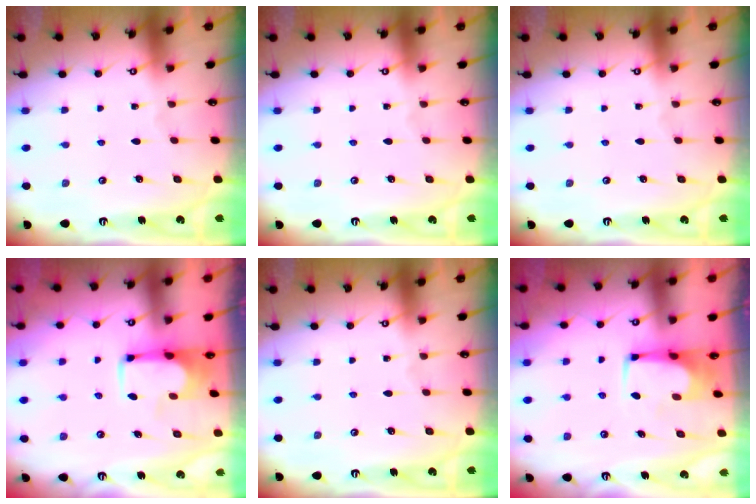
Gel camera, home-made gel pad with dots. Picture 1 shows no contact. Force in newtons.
{"total": 0.0}
{"total": 0.0}
{"total": 3.2, "press": 3.1, "slide": 0.5}
{"total": 0.0}
{"total": 1.4, "press": 1.4, "slide": 0.1}